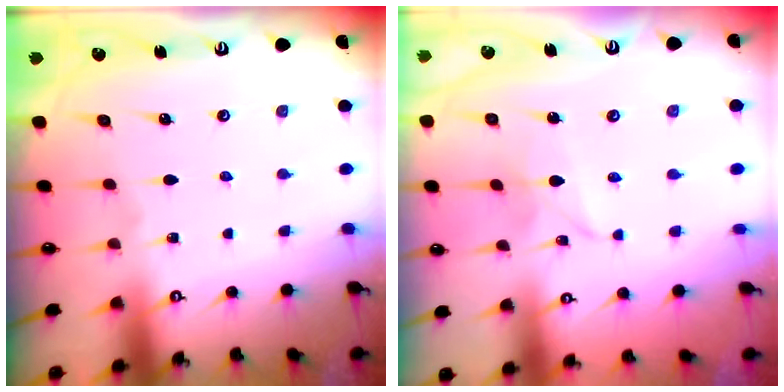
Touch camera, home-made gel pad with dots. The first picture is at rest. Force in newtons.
{"total": 2.8, "press": 2.8, "slide": 0.2}